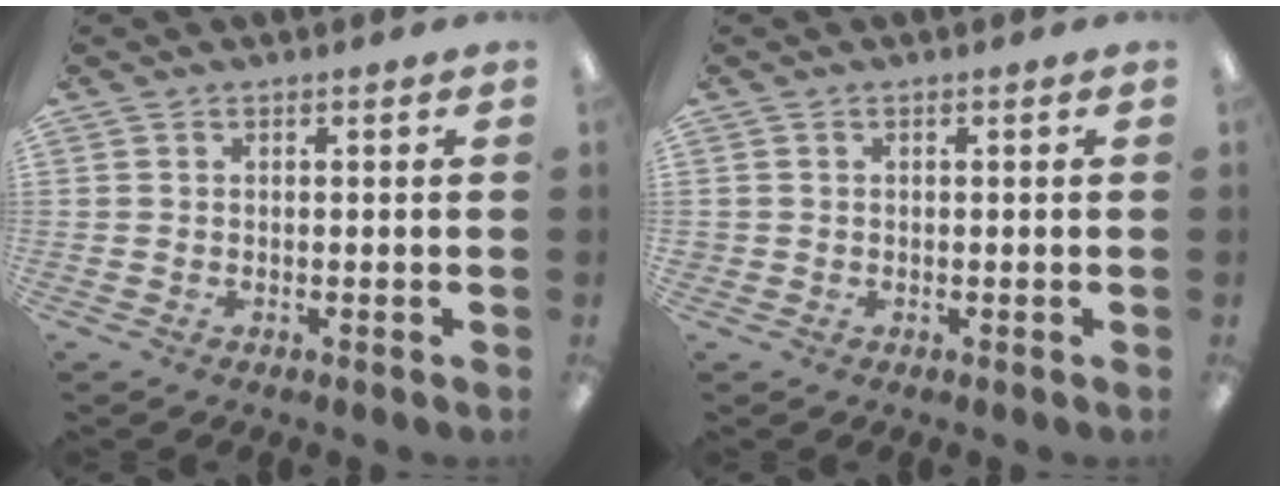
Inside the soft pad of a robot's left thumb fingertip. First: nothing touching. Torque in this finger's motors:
{"motor_torque": [-0.12, 0.11, 0.10, -0.10, 0.00]}